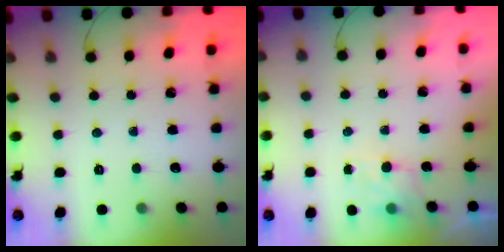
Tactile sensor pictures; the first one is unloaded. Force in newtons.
{"total": 5.5, "press": 5.4, "slide": 1.2}